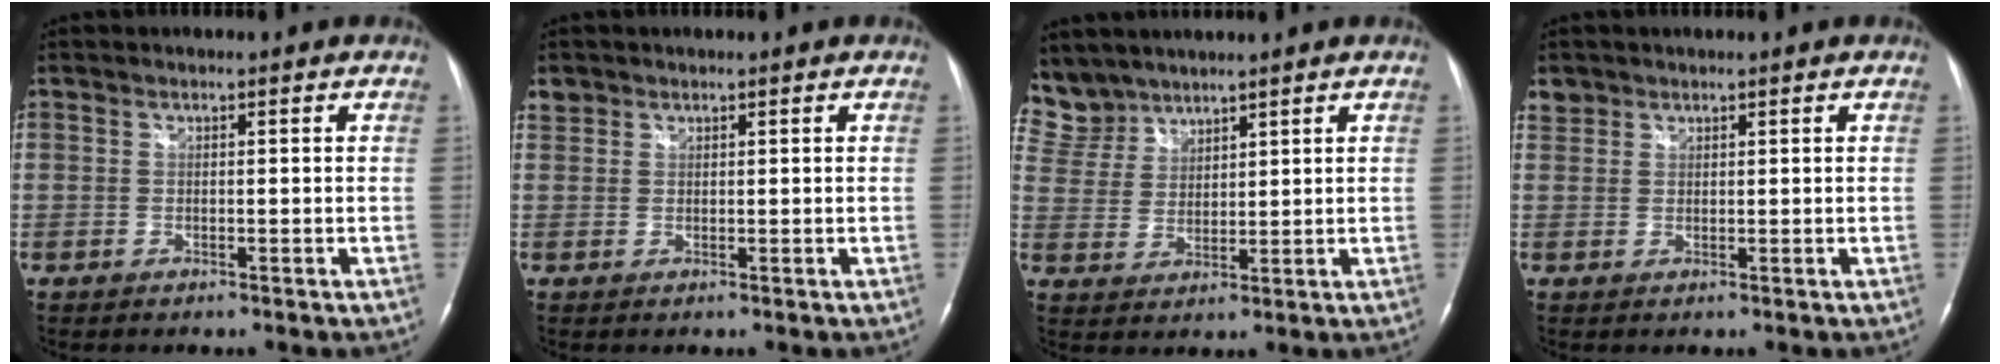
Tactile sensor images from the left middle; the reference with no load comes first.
{"total": 1.6, "force": [1.1, 1.1, -0.1], "torque": [0.006, 0.010, 0.020]}
{"total": 8.0, "force": [7.1, 3.6, -0.1], "torque": [-0.007, 0.012, 0.158]}
{"total": 1.9, "force": [1.5, 1.3, -0.1], "torque": [0.008, 0.010, 0.025]}